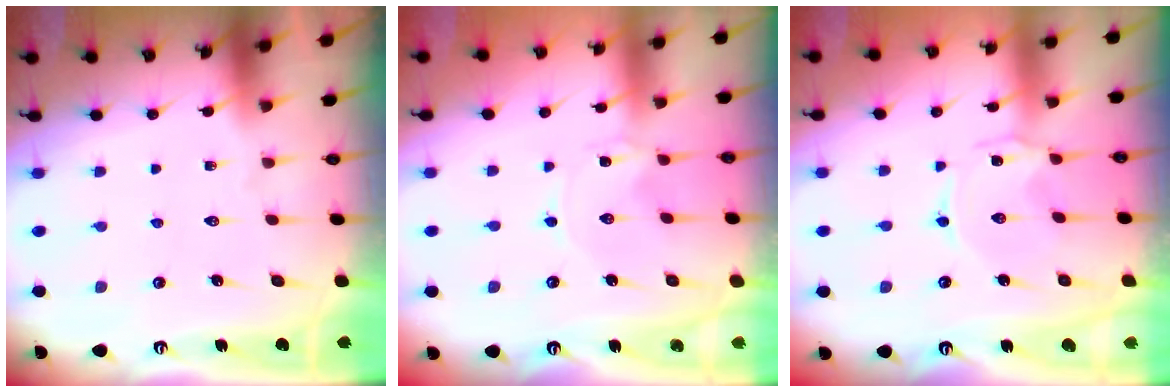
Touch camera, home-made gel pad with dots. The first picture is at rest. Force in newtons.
{"total": 0.0}
{"total": 0.0}